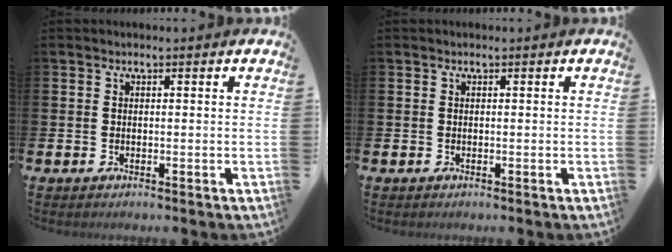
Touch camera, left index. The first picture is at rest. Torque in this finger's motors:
{"motor_torque": [0.00, 0.00, 0.00, 0.00]}